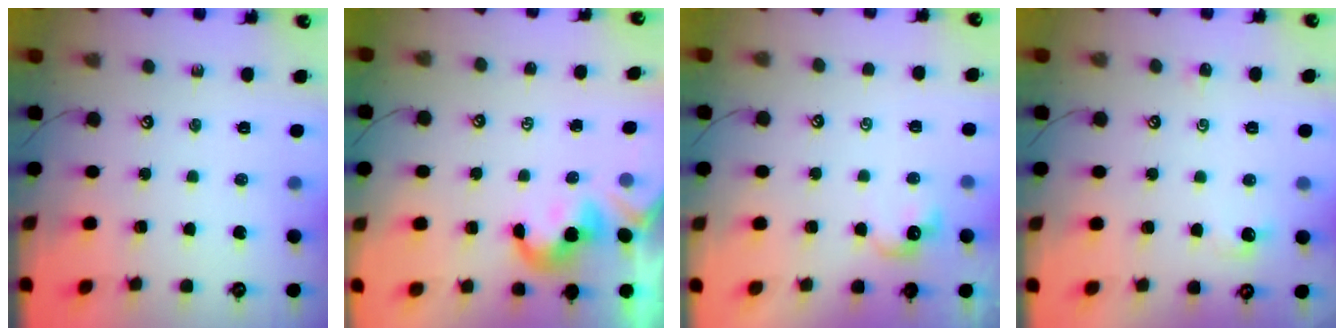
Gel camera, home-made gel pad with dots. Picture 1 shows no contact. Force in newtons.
{"total": 2.1, "press": 2.0, "slide": 0.5}
{"total": 1.2, "press": 1.1, "slide": 0.5}
{"total": 0.0}